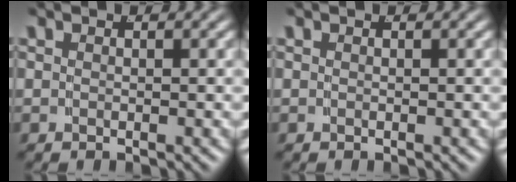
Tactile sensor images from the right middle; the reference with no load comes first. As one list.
[{"total": 0.0}]